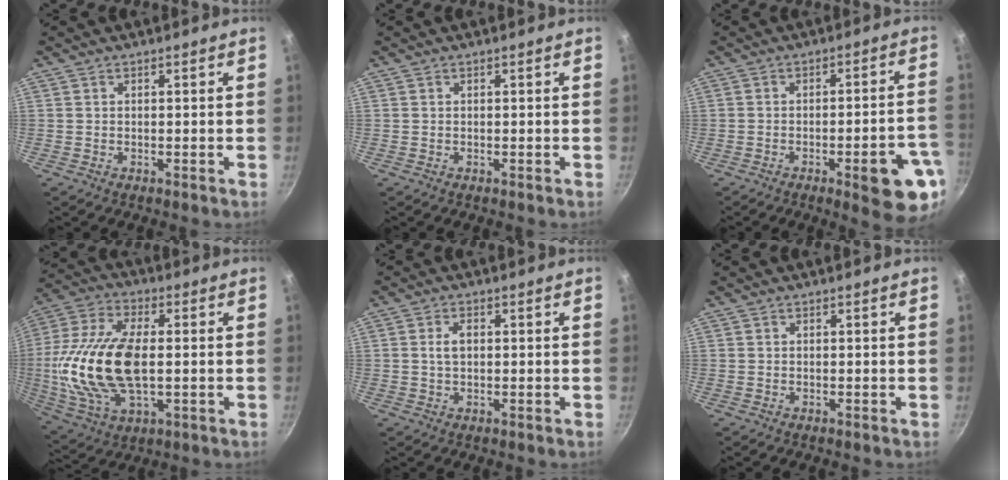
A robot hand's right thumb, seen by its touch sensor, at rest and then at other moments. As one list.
[{"total": 0.0}, {"total": 12.9, "force": [-5.1, 3.3, 11.3], "torque": [-0.114, 0.028, -0.060]}, {"total": 21.1, "force": [-0.2, 10.9, 18.1], "torque": [-0.371, 0.011, -0.006]}, {"total": 2.8, "force": [0.3, 1.7, 2.2], "torque": [-0.034, 0.005, 0.006]}, {"total": 0.0}]